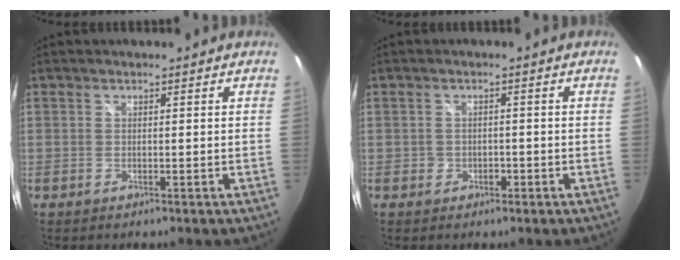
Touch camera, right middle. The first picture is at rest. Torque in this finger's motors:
{"motor_torque": [0.22, -0.29, 0.00, 0.01]}